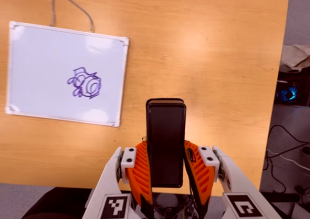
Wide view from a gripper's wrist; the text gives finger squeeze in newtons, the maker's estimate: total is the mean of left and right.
{"total": 5.4, "left": 3.6, "right": 7.2}